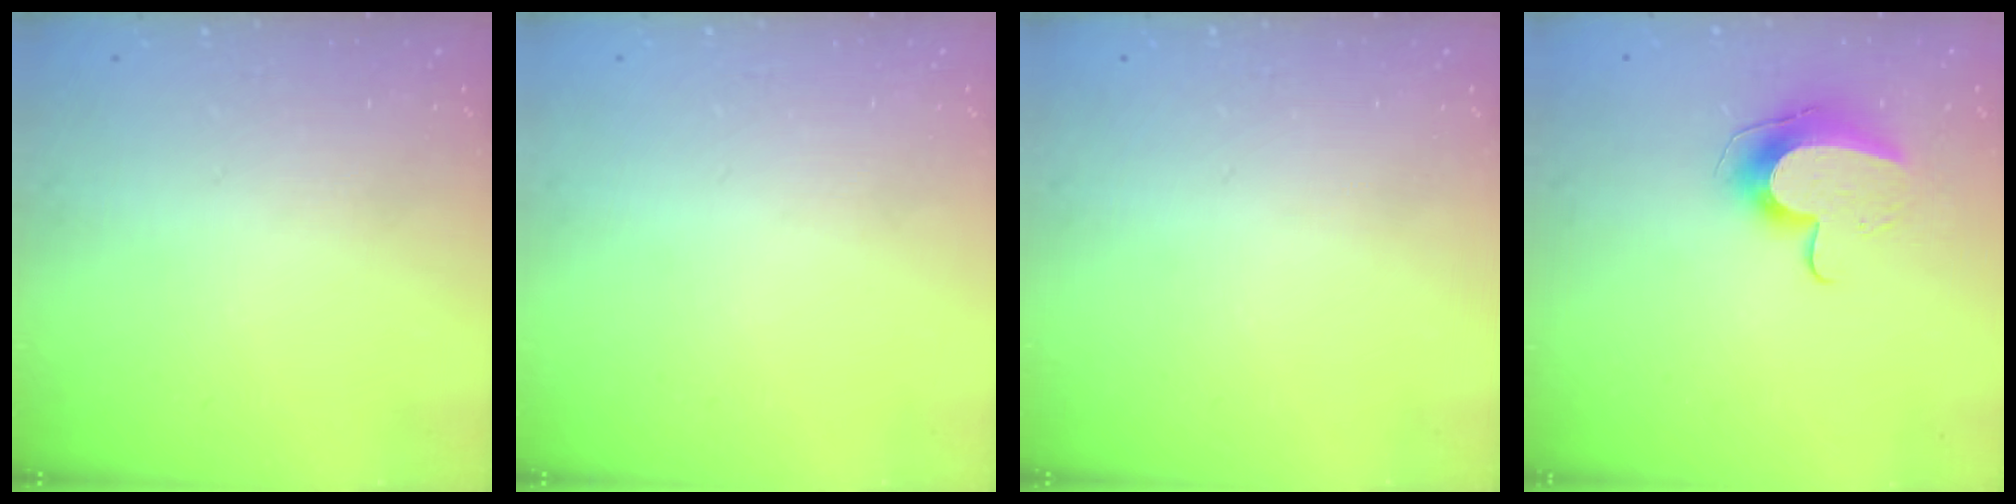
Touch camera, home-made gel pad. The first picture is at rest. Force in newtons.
{"total": 0.0}
{"total": 0.0}
{"total": 10.5, "press": 10.5, "slide": 0.1}